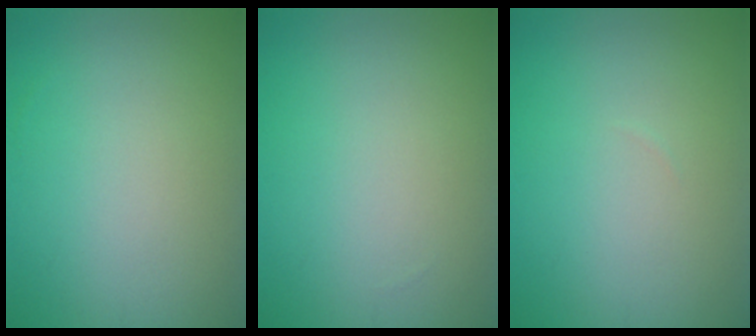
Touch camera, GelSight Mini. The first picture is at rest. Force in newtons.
{"total": 0.0}
{"total": 0.0}